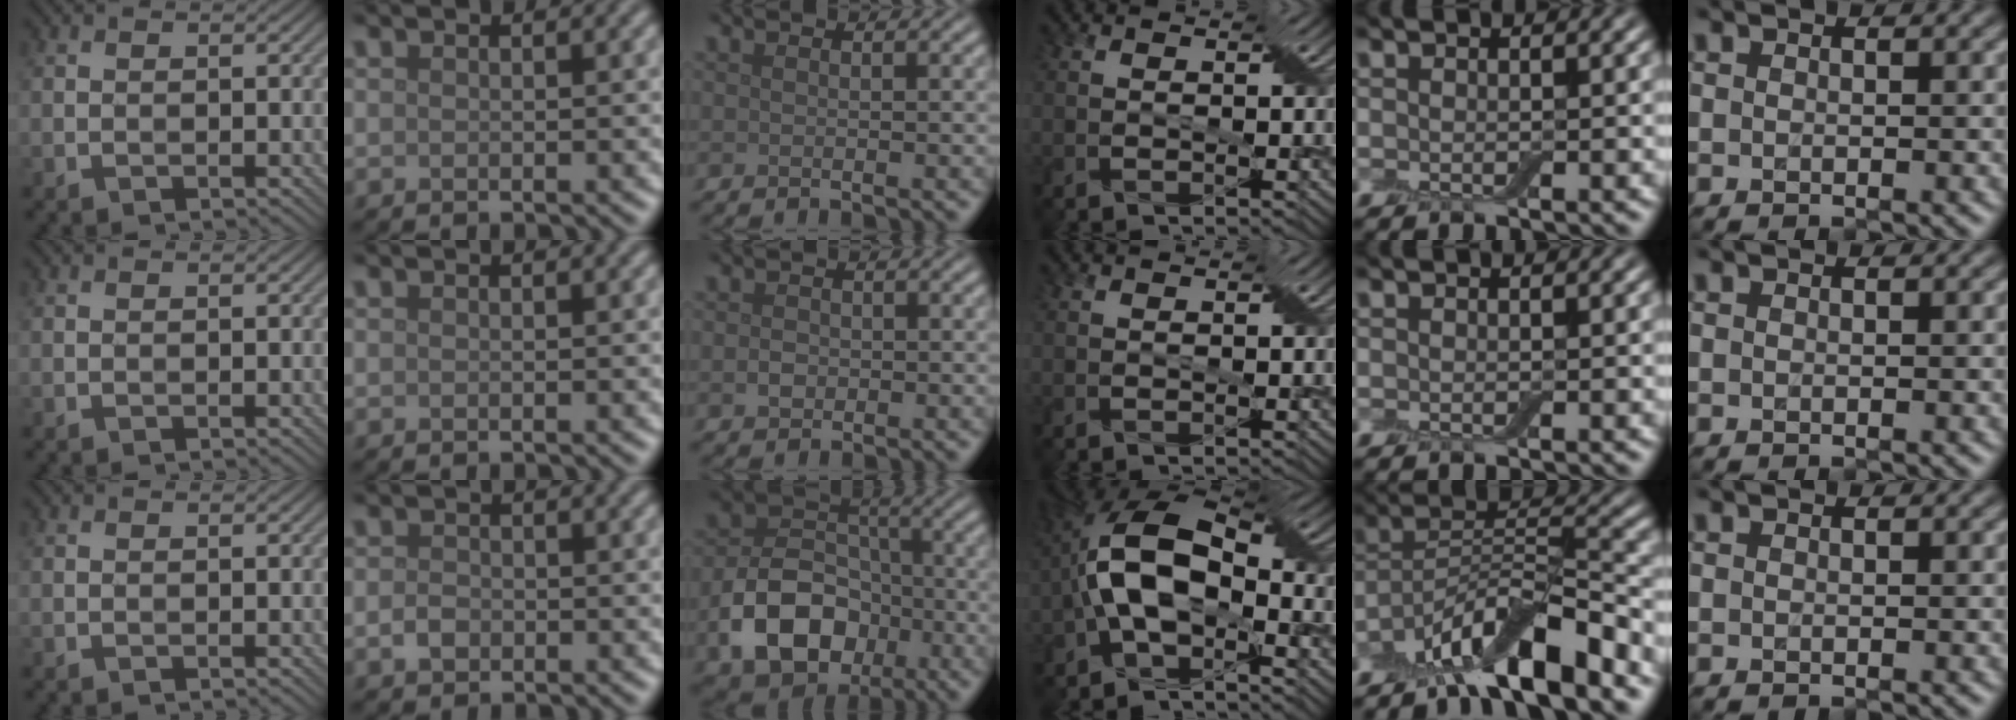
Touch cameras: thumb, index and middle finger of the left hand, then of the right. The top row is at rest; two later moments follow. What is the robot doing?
{"motion": "fold", "object": "apron"}